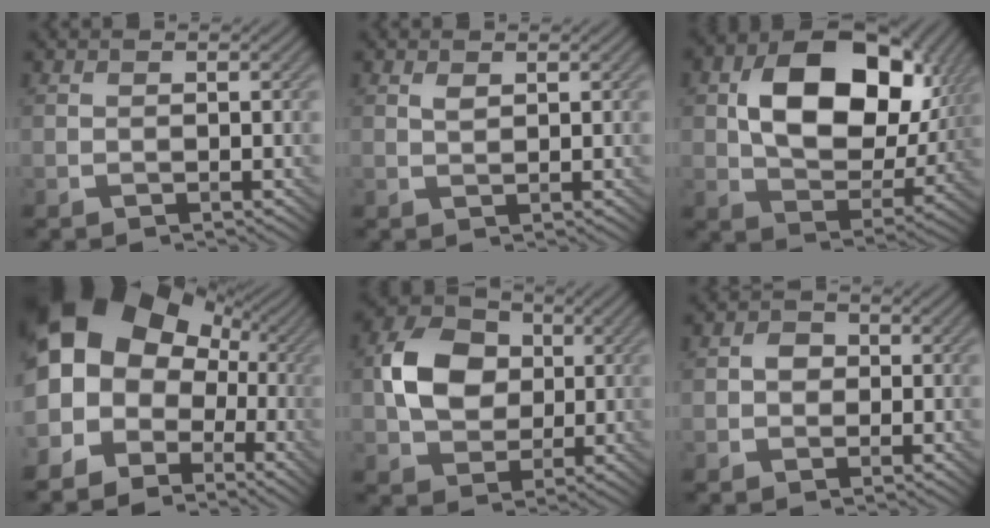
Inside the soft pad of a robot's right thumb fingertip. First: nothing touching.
{"total": 1.1, "force": [0.6, 0.4, 0.7], "torque": [-0.020, -0.002, 0.014]}
{"total": 15.3, "force": [3.7, 10.3, 10.7], "torque": [-0.188, -0.007, 0.074]}
{"total": 18.6, "force": [2.6, 15.1, 10.5], "torque": [-0.221, 0.009, 0.032]}
{"total": 8.6, "force": [0.9, 6.8, 5.2], "torque": [-0.111, 0.013, 0.012]}
{"total": 2.0, "force": [-0.1, 1.8, 0.9], "torque": [-0.014, 0.001, -0.008]}